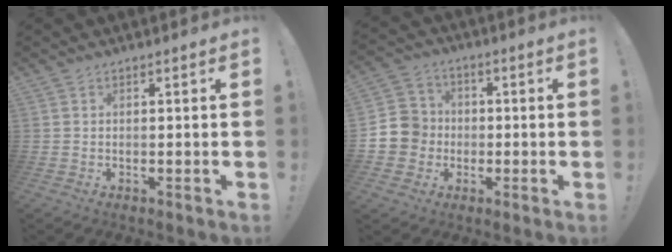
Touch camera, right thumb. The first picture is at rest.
{"total": 8.5, "force": [-1.7, 8.2, 1.7], "torque": [-0.018, 0.016, -0.027]}